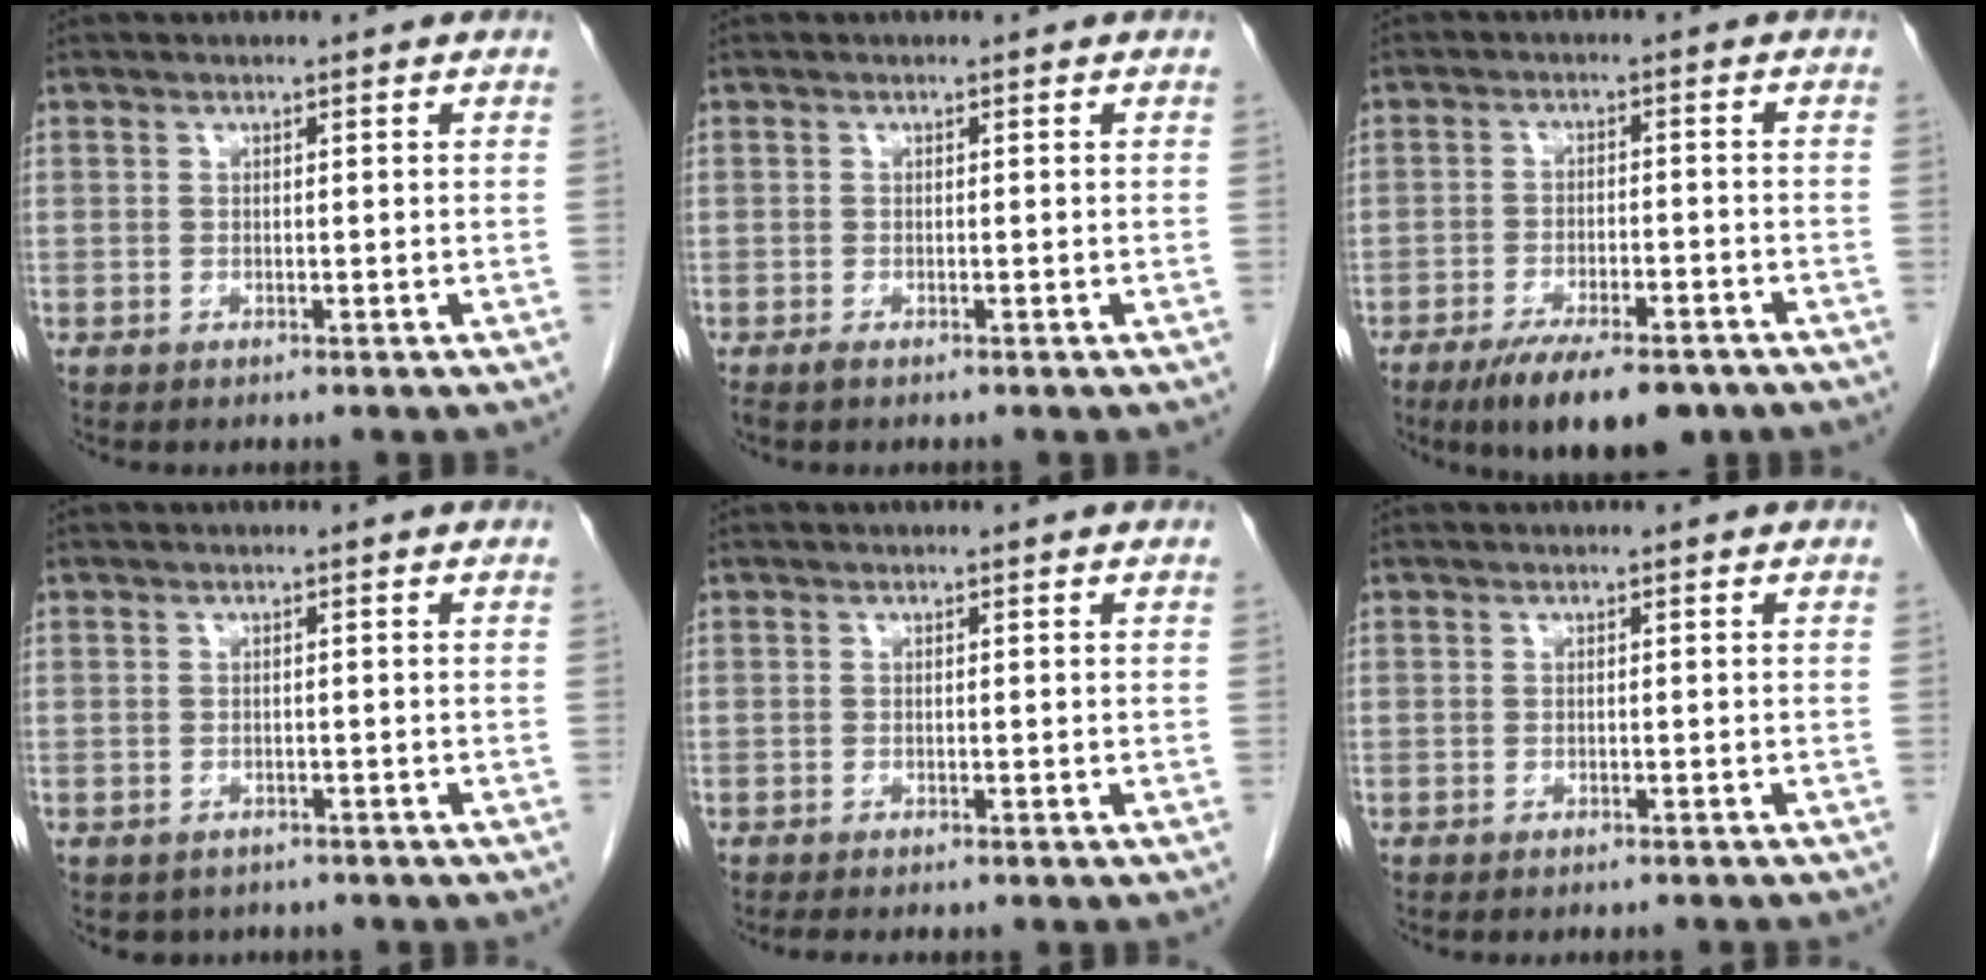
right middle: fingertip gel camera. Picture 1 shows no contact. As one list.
[{"total": 0.6, "force": [-0.4, 0.0, 0.3], "torque": [-0.011, -0.002, -0.008]}, {"total": 10.8, "force": [-7.9, 3.2, 6.7], "torque": [-0.100, -0.011, -0.122]}, {"total": 2.6, "force": [-2.1, 1.6, 0.2], "torque": [-0.007, 0.003, -0.028]}, {"total": 1.6, "force": [-1.4, 0.0, 0.8], "torque": [-0.015, -0.004, -0.020]}, {"total": 2.6, "force": [-2.4, -0.1, 0.9], "torque": [-0.013, 0.000, -0.030]}]